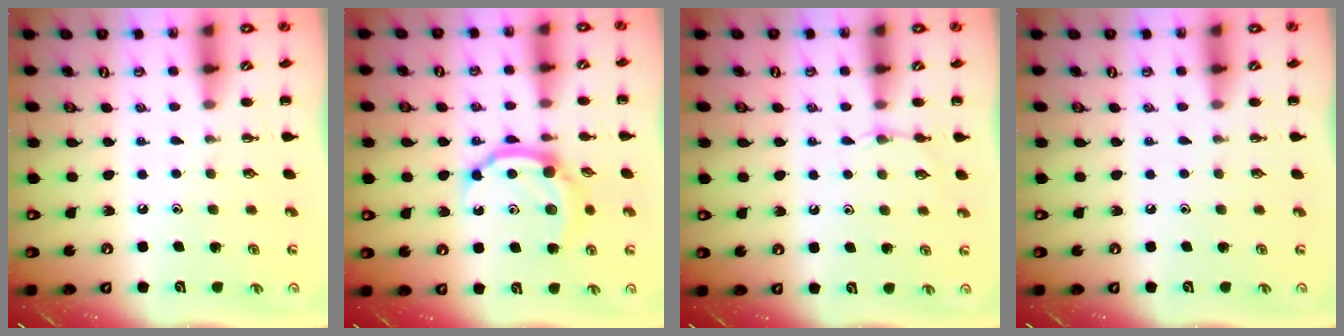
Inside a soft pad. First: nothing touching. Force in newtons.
{"total": 9.9, "press": 9.9, "slide": 0.9}
{"total": 3.6, "press": 3.4, "slide": 1.4}
{"total": 0.0}